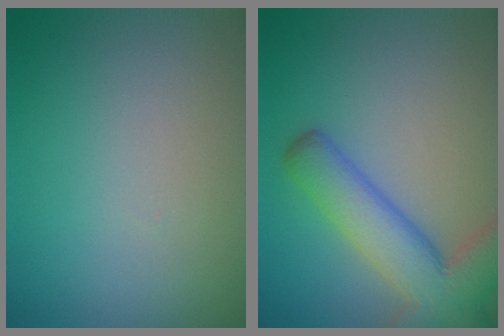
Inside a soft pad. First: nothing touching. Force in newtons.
{"total": 7.6, "press": 7.6, "slide": 0.5}